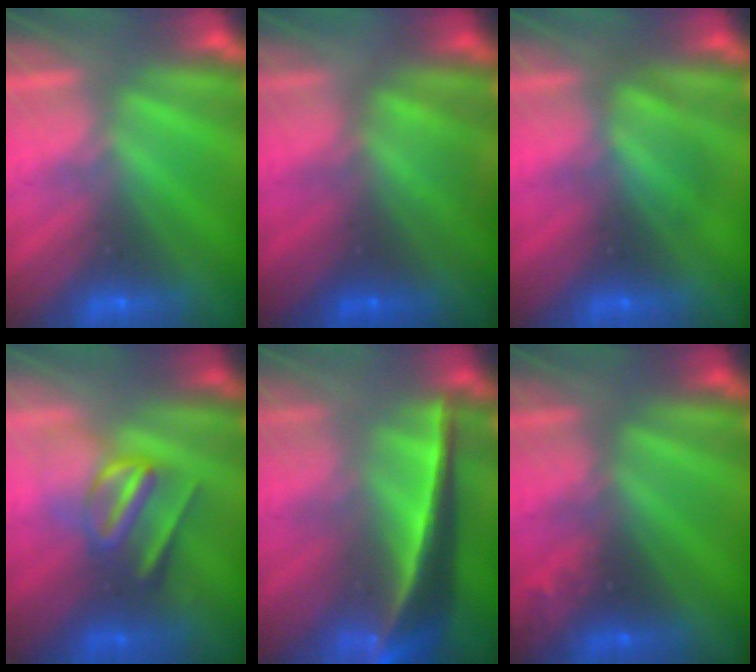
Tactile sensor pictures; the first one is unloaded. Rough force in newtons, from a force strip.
{"total": 1.4}
{"total": 2.4}
{"total": 2.9}
{"total": 7.5}
{"total": 2.4}